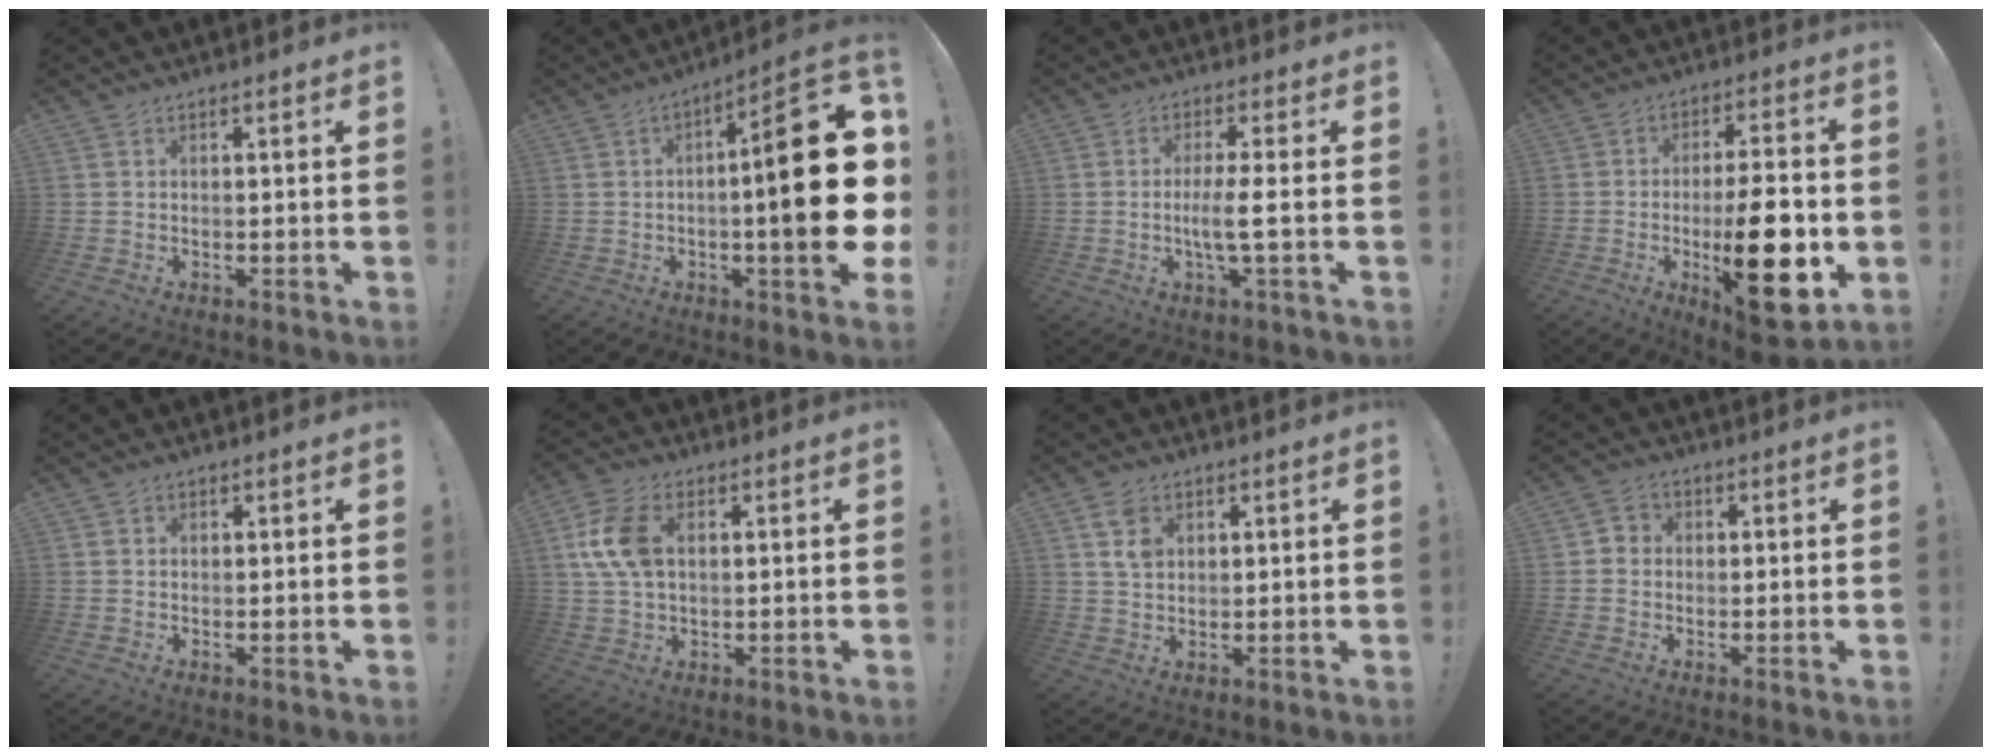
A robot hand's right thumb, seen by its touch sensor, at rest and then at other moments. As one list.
[{"total": 24.5, "force": [-1.3, 5.9, 23.8], "torque": [-0.344, 0.007, -0.021]}, {"total": 6.5, "force": [-1.1, 0.3, 6.4], "torque": [-0.127, -0.006, -0.024]}, {"total": 20.5, "force": [-4.4, 6.6, 18.9], "torque": [-0.292, 0.004, -0.056]}, {"total": 0.5, "force": [0.3, 0.4, 0.1], "torque": [0.004, -0.001, 0.004]}, {"total": 12.1, "force": [2.6, 7.7, 8.9], "torque": [-0.175, 0.007, 0.051]}, {"total": 5.9, "force": [2.6, 4.1, 3.3], "torque": [-0.051, -0.005, 0.050]}, {"total": 3.3, "force": [-0.5, 3.1, 1.1], "torque": [-0.016, 0.009, -0.009]}]